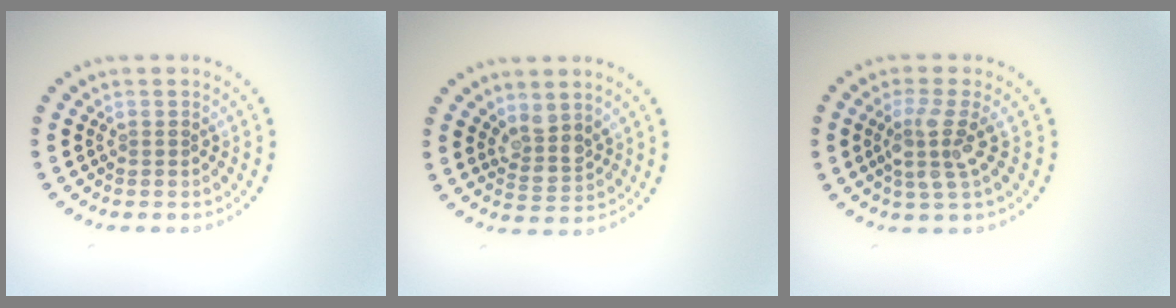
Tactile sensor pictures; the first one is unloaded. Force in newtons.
{"total": 2.6, "press": 2.2, "slide": 1.5}
{"total": 3.2, "press": 2.5, "slide": 2.0}